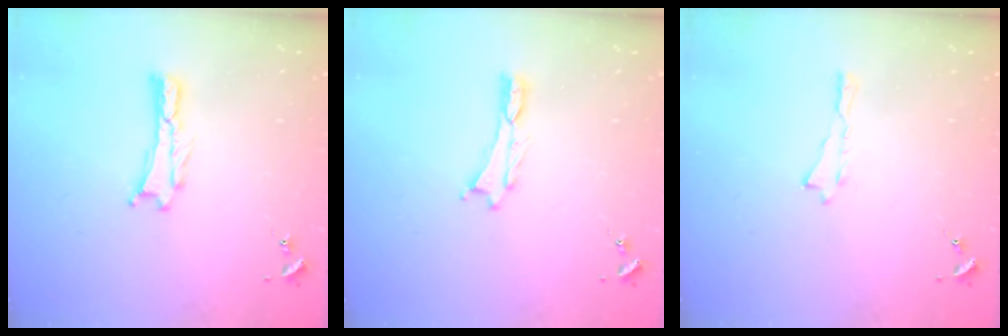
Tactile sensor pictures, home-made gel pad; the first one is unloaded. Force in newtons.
{"total": 0.0}
{"total": 0.0}